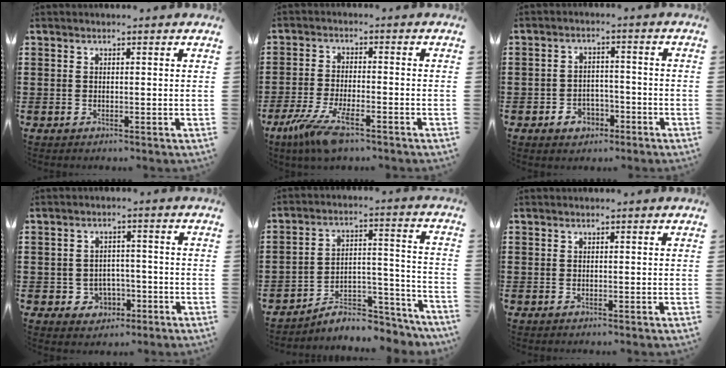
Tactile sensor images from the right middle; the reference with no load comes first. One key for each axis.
{"total": 7.9, "fx": -4.8, "fy": 1.7, "fz": 6.0, "tx": -0.141, "ty": -0.017, "tz": -0.092}
{"total": 3.2, "fx": -2.3, "fy": 2.0, "fz": 1.1, "tx": -0.024, "ty": 0.004, "tz": -0.047}
{"total": 3.2, "fx": -1.7, "fy": 2.6, "fz": 1.0, "tx": -0.028, "ty": 0.004, "tz": -0.037}
{"total": 6.5, "fx": -6.0, "fy": 1.6, "fz": 1.9, "tx": -0.026, "ty": 0.013, "tz": -0.114}
{"total": 0.0}